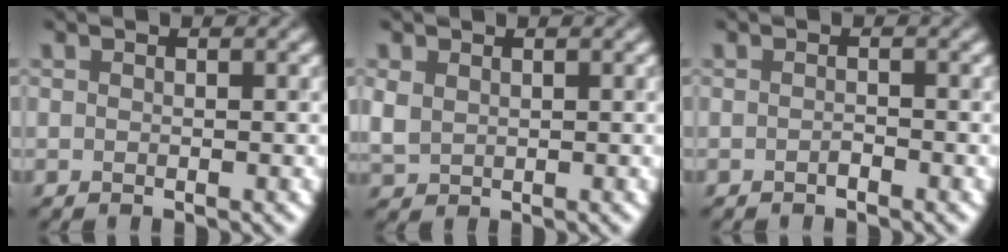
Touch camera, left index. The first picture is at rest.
{"total": 1.7, "force": [0.7, 1.3, 0.8], "torque": [-0.023, -0.001, 0.017]}
{"total": 0.6, "force": [-0.5, 0.2, 0.3], "torque": [-0.006, 0.001, -0.009]}